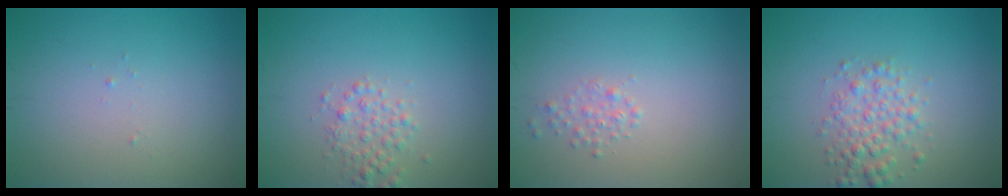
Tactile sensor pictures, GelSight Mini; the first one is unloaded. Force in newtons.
{"total": 2.0, "press": 2.0, "slide": 0.1}
{"total": 1.0, "press": 1.0, "slide": 0.1}
{"total": 2.9, "press": 2.9, "slide": 0.0}